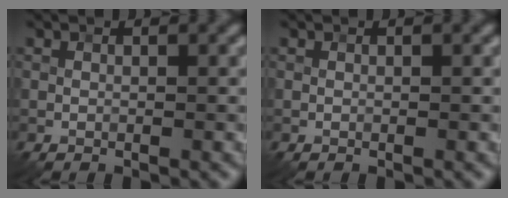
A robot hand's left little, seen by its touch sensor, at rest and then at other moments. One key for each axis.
{"total": 0.0}